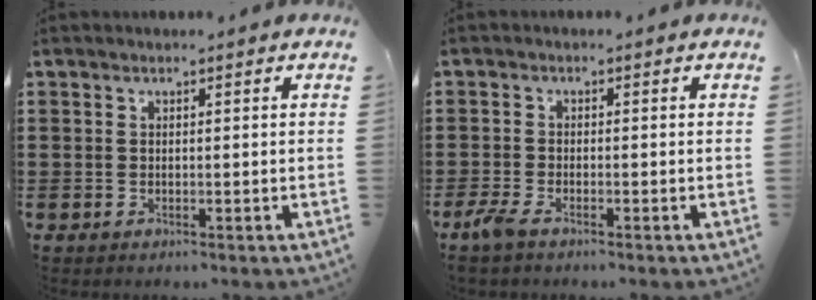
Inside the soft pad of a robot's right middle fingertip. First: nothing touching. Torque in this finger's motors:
{"motor_torque": [2.14, 0.00, 0.05, 0.07]}